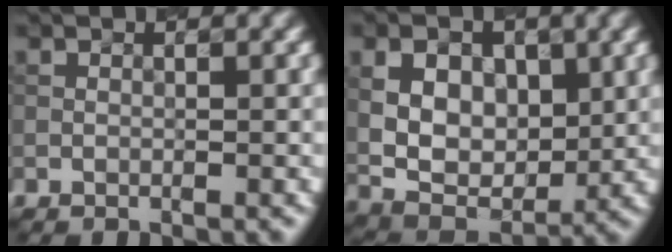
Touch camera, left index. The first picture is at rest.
{"total": 7.1, "force": [1.4, 4.9, 4.9], "torque": [-0.089, -0.006, 0.027]}